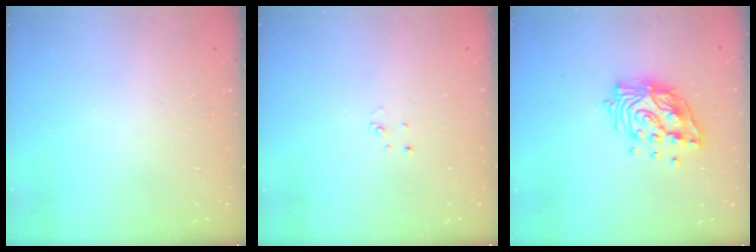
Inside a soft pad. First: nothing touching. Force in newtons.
{"total": 2.0, "press": 2.0, "slide": 0.2}
{"total": 14.5, "press": 14.4, "slide": 1.6}